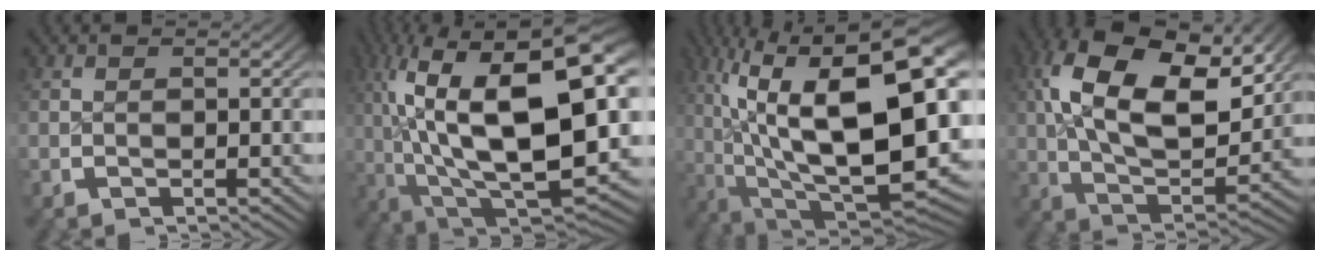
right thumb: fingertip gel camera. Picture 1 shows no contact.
{"total": 20.0, "force": [0.3, 11.5, 16.3], "torque": [-0.301, -0.068, 0.033]}
{"total": 21.6, "force": [1.3, 11.8, 18.0], "torque": [-0.296, -0.050, 0.049]}
{"total": 11.8, "force": [2.4, 6.4, 9.7], "torque": [-0.201, -0.033, 0.052]}